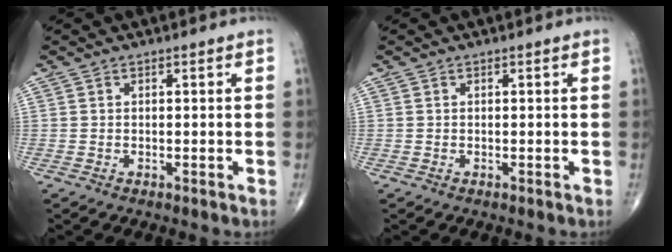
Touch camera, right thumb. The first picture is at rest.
{"total": 0.0}